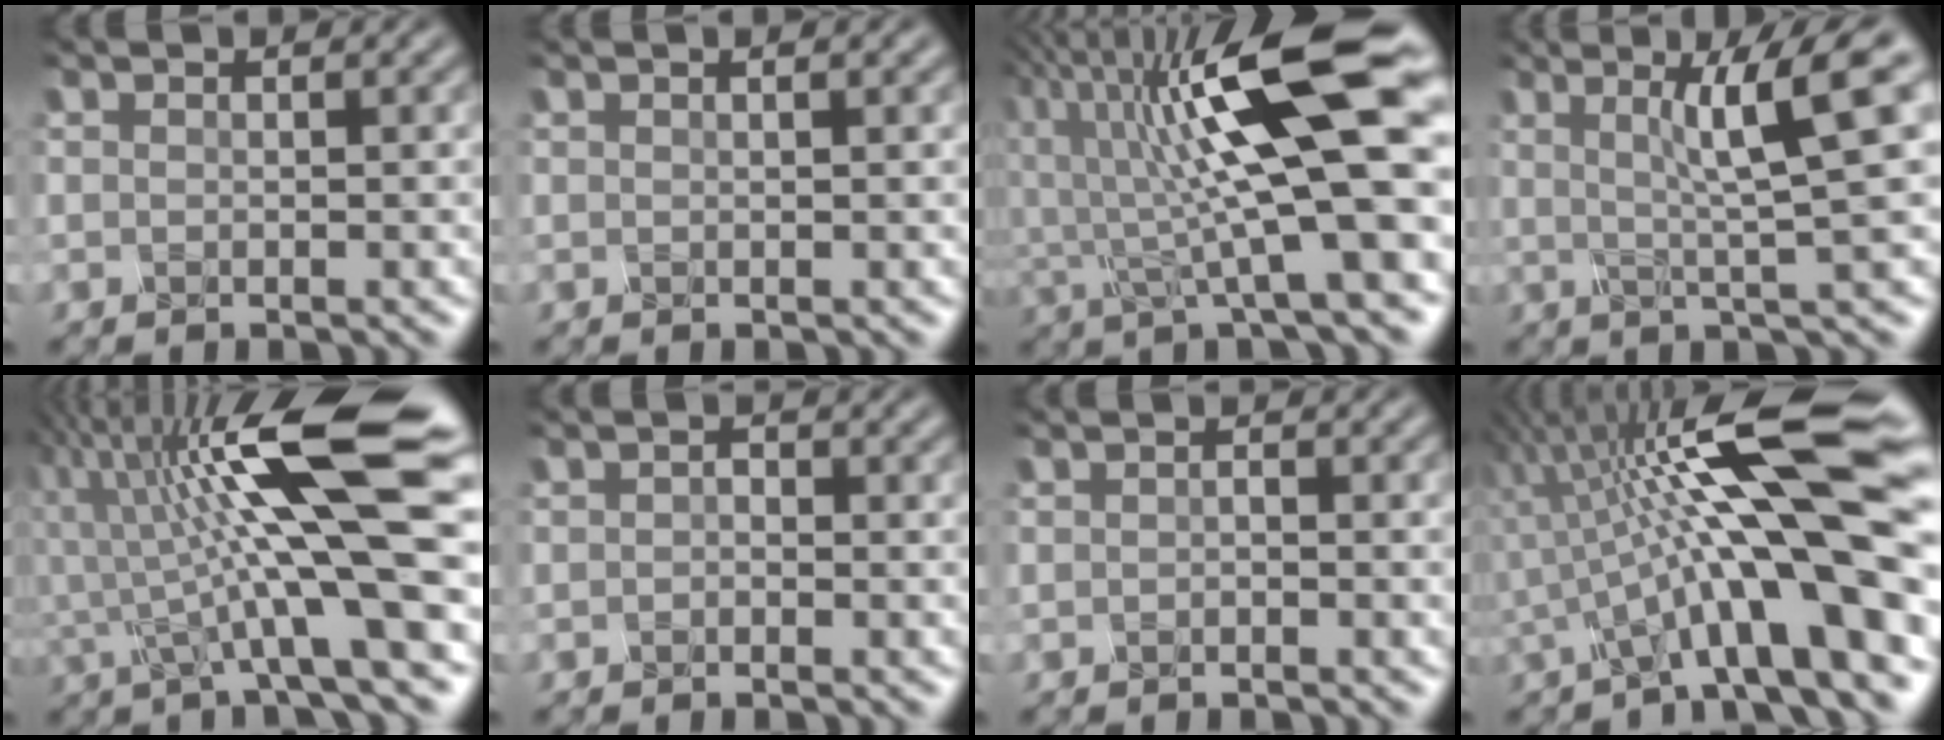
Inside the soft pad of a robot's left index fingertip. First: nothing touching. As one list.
[{"total": 2.4, "force": [1.3, 1.1, 1.8], "torque": [-0.010, 0.022, 0.009]}, {"total": 11.7, "force": [1.6, 2.3, 11.4], "torque": [-0.209, 0.003, 0.043]}, {"total": 6.7, "force": [1.5, 0.2, 6.5], "torque": [-0.099, 0.015, 0.040]}, {"total": 10.6, "force": [0.1, 1.4, 10.6], "torque": [-0.189, 0.010, 0.017]}, {"total": 1.2, "force": [-1.0, -0.3, -0.5], "torque": [-0.002, 0.002, -0.003]}, {"total": 0.8, "force": [-0.6, -0.1, 0.4], "torque": [-0.008, 0.002, -0.010]}, {"total": 11.9, "force": [-1.6, 1.8, 11.6], "torque": [-0.188, 0.026, -0.011]}]